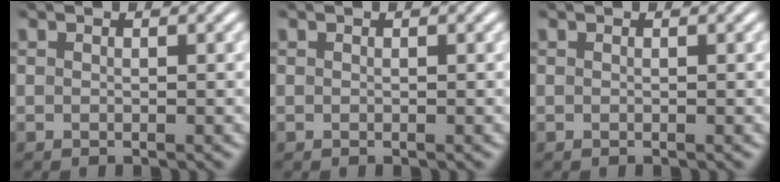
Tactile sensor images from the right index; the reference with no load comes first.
{"total": 0.0}
{"total": 0.0}